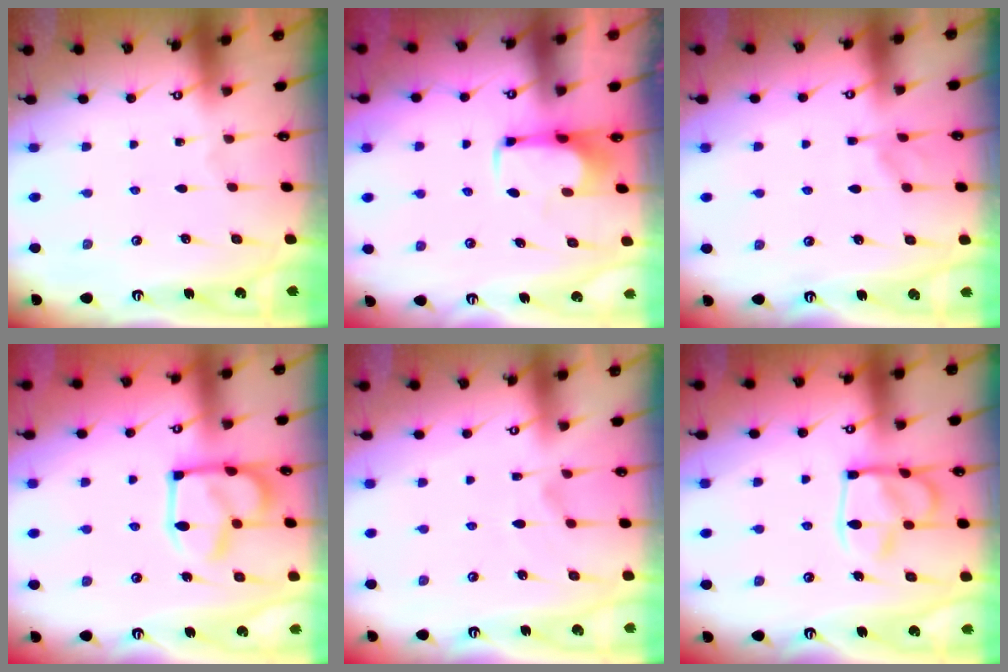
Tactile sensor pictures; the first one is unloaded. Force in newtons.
{"total": 1.6, "press": 1.5, "slide": 0.5}
{"total": 3.5, "press": 3.5, "slide": 0.4}
{"total": 7.8, "press": 7.8, "slide": 0.5}
{"total": 1.5, "press": 0.9, "slide": 1.2}
{"total": 16.1, "press": 16.0, "slide": 1.7}